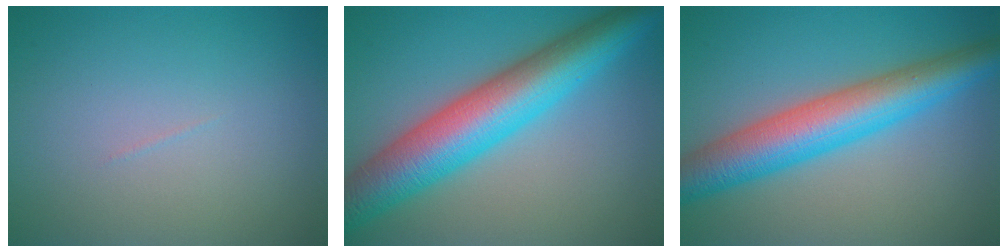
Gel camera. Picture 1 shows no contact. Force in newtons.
{"total": 10.1, "press": 10.1, "slide": 0.2}
{"total": 8.0, "press": 8.0, "slide": 0.2}